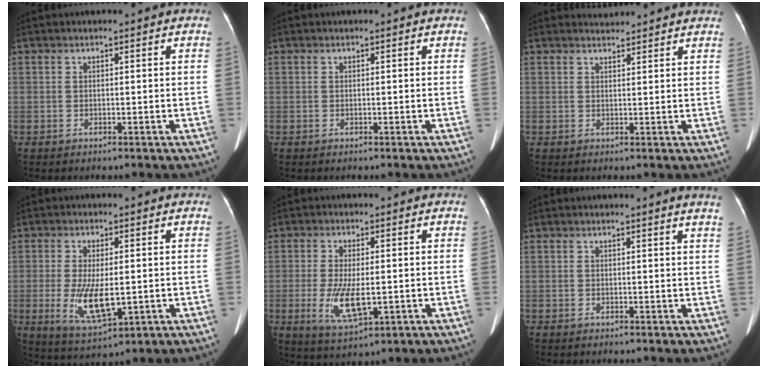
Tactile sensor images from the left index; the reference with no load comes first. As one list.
[{"total": 0.0}, {"total": 3.0, "force": [3.0, 0.3, -0.1], "torque": [-0.008, 0.014, 0.036]}, {"total": 8.2, "force": [-0.9, 3.1, 7.5], "torque": [-0.150, -0.020, -0.005]}, {"total": 7.2, "force": [-1.3, 2.5, 6.7], "torque": [-0.139, -0.016, -0.014]}, {"total": 2.5, "force": [2.3, -0.6, 1.0], "torque": [-0.016, -0.009, 0.013]}]